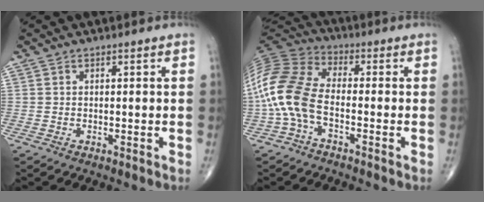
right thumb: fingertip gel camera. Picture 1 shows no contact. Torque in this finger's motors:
{"motor_torque": [0.22, 0.93, 1.59, -0.14, 0.57]}